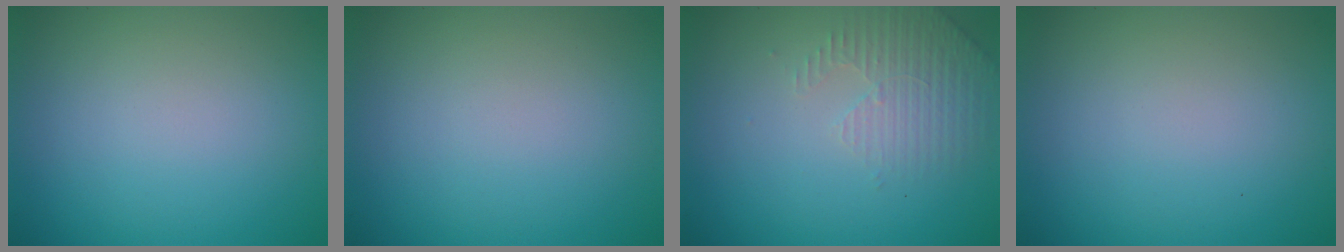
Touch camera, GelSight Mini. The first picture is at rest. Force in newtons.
{"total": 0.0}
{"total": 2.8, "press": 2.7, "slide": 0.8}
{"total": 0.0}